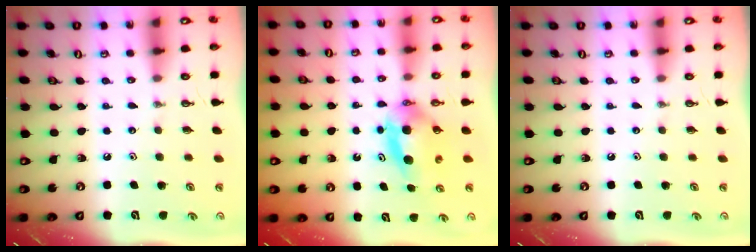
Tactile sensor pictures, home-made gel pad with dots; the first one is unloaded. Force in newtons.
{"total": 7.0, "press": 6.3, "slide": 3.0}
{"total": 0.0}